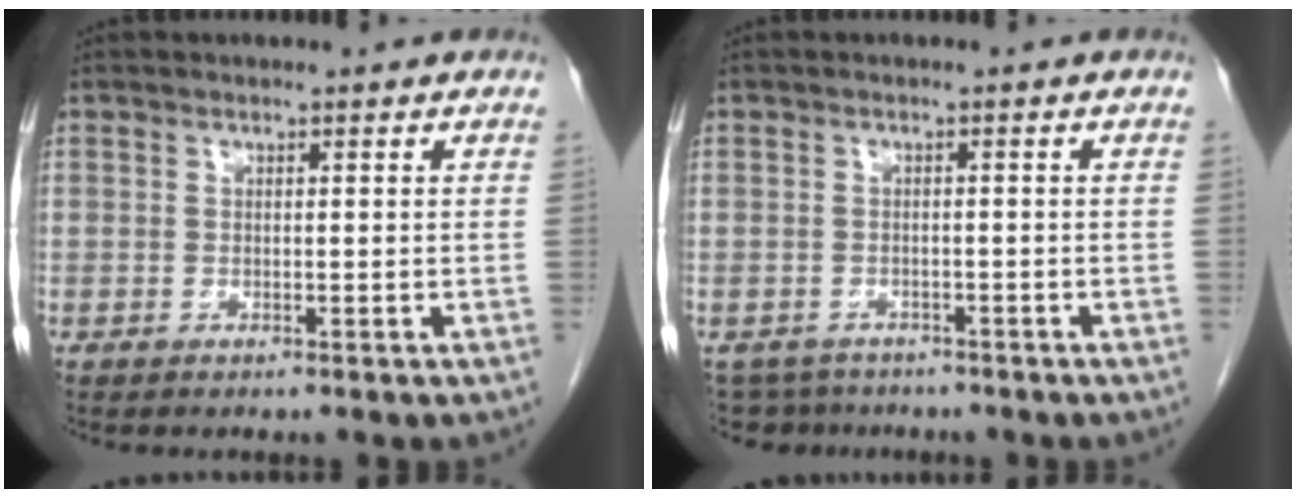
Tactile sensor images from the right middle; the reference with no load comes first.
{"total": 4.9, "force": [-4.2, 2.5, 0.0], "torque": [0.004, -0.001, -0.064]}